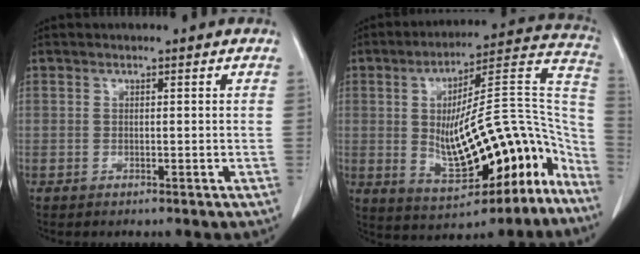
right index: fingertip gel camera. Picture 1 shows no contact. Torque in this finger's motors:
{"motor_torque": [1.67, -0.47, 0.97, 0.21]}